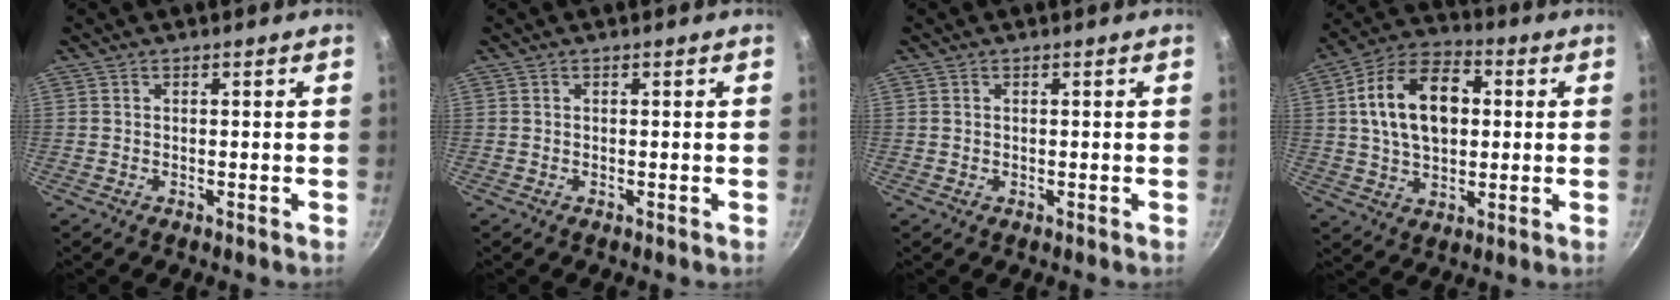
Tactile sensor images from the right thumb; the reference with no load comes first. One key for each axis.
{"total": 0.0}
{"total": 0.0}
{"total": 16.7, "fx": 2.7, "fy": 10.9, "fz": 12.4, "tx": -0.185, "ty": 0.018, "tz": 0.034}